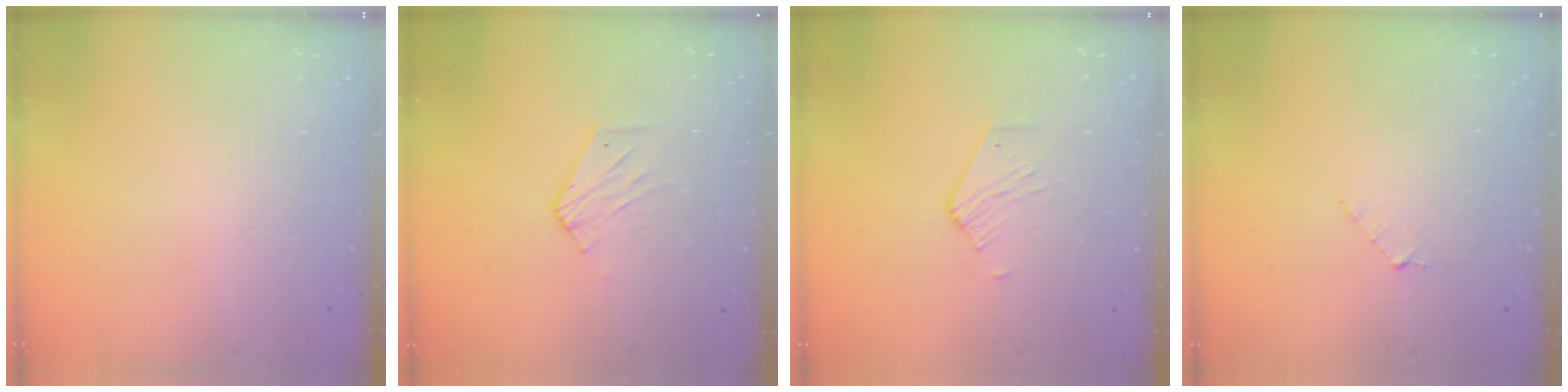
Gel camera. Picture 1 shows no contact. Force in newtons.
{"total": 5.7, "press": 5.7, "slide": 0.6}
{"total": 2.6, "press": 2.6, "slide": 0.2}
{"total": 3.4, "press": 3.4, "slide": 0.3}